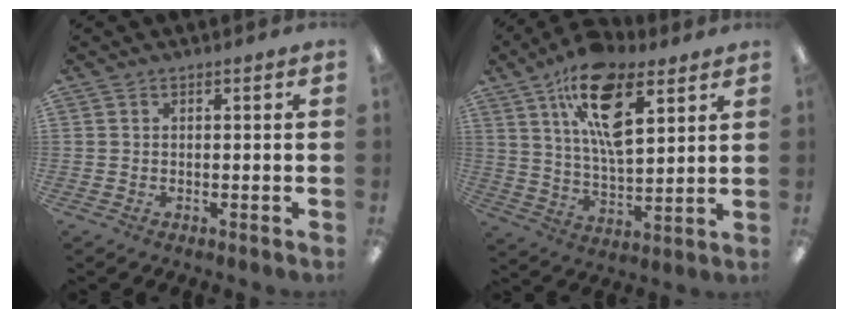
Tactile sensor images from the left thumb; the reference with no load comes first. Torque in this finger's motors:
{"motor_torque": [0.15, 0.81, 1.38, -1.39, 0.14]}